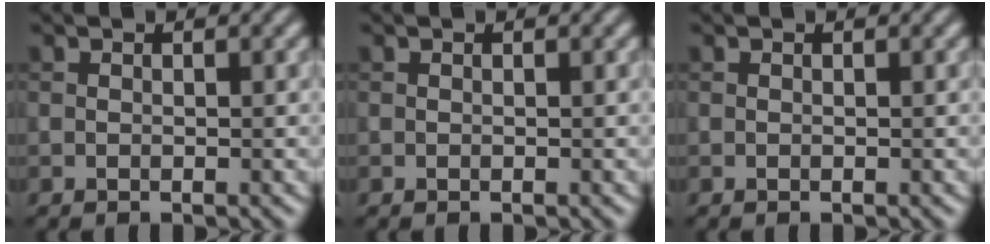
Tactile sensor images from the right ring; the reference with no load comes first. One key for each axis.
{"total": 0.0}
{"total": 0.0}